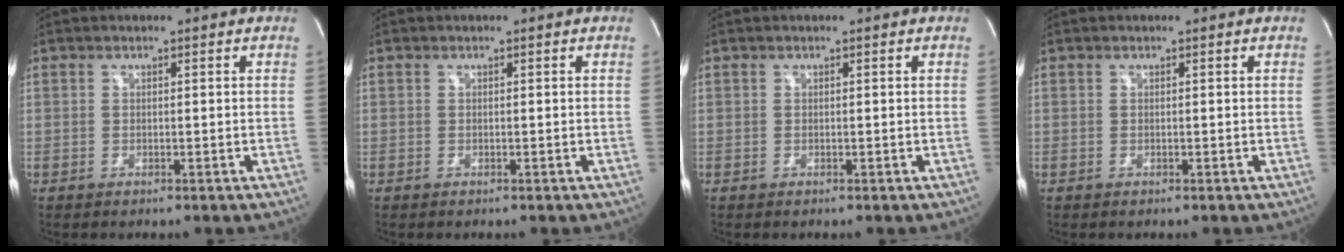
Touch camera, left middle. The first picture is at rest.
{"total": 0.0}
{"total": 0.0}
{"total": 0.0}